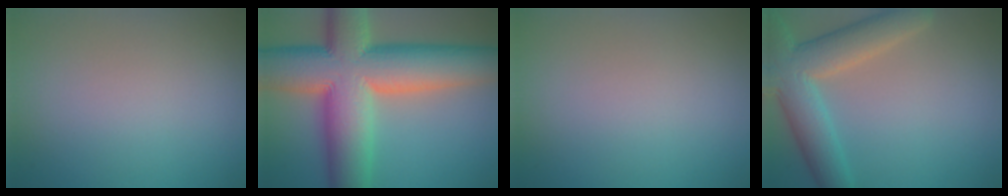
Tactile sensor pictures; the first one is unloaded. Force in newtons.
{"total": 15.9, "press": 15.9, "slide": 0.6}
{"total": 0.0}
{"total": 7.3, "press": 7.3, "slide": 0.6}